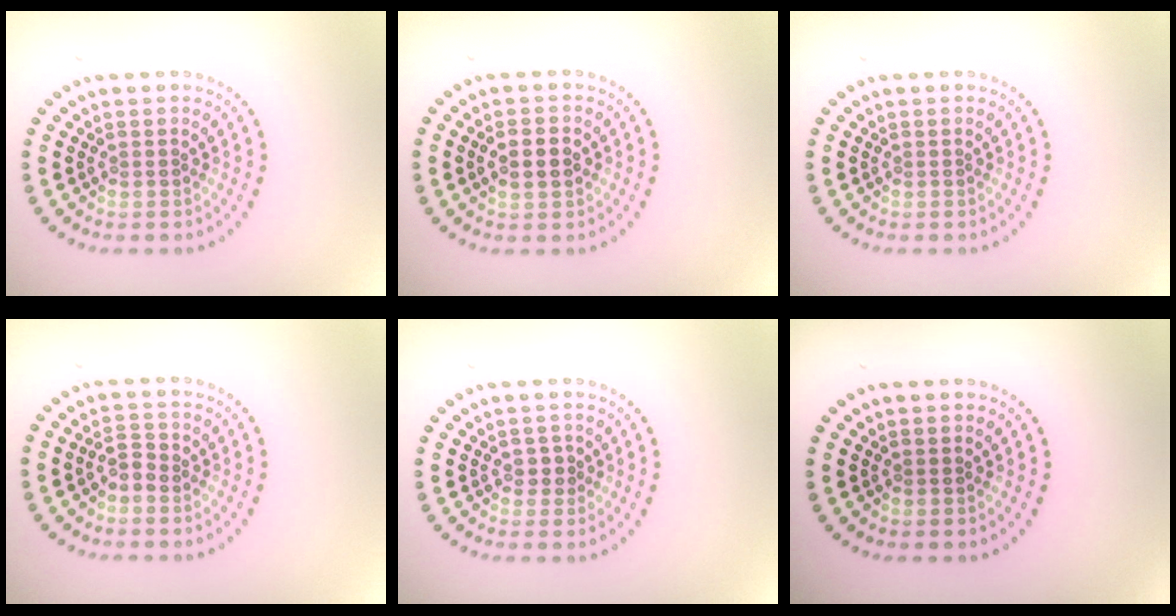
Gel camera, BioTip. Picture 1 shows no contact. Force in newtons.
{"total": 2.3, "press": 2.3, "slide": 0.2}
{"total": 0.0}
{"total": 1.8, "press": 1.6, "slide": 0.8}
{"total": 1.0, "press": 0.9, "slide": 0.5}
{"total": 0.0}